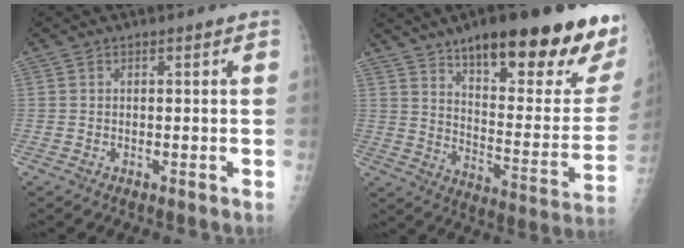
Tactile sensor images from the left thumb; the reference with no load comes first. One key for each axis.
{"total": 28.6, "fx": 18.0, "fy": 7.5, "fz": 20.9, "tx": -0.250, "ty": -0.066, "tz": 0.262}